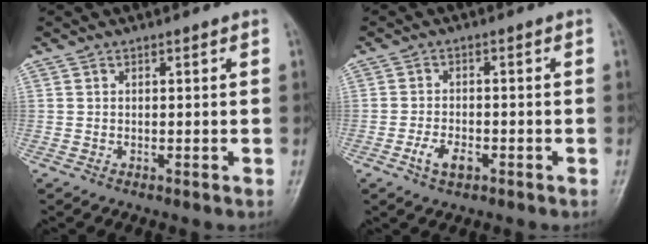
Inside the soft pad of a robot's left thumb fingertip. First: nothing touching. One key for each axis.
{"total": 4.0, "fx": -1.9, "fy": 2.2, "fz": 2.8, "tx": -0.052, "ty": 0.010, "tz": -0.035}